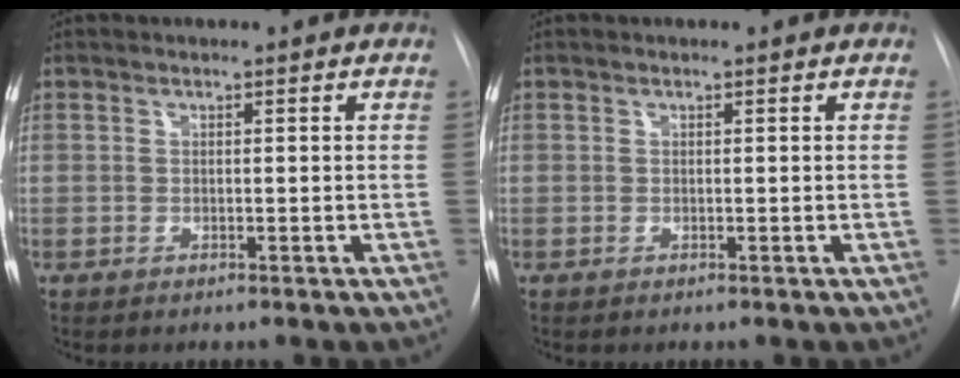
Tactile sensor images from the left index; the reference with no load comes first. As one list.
[{"total": 0.0}]